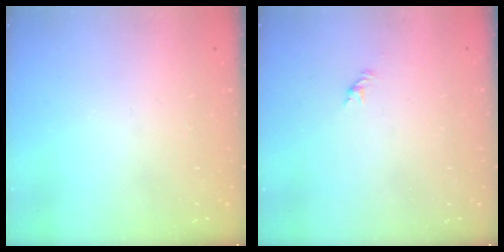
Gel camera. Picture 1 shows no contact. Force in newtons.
{"total": 1.0, "press": 0.9, "slide": 0.4}